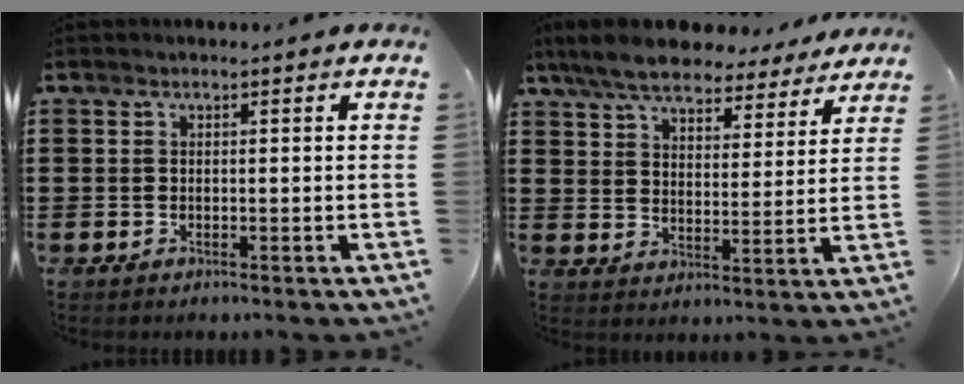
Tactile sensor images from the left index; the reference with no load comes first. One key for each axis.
{"total": 7.8, "fx": 7.2, "fy": 1.6, "fz": 2.6, "tx": -0.081, "ty": -0.025, "tz": 0.131}